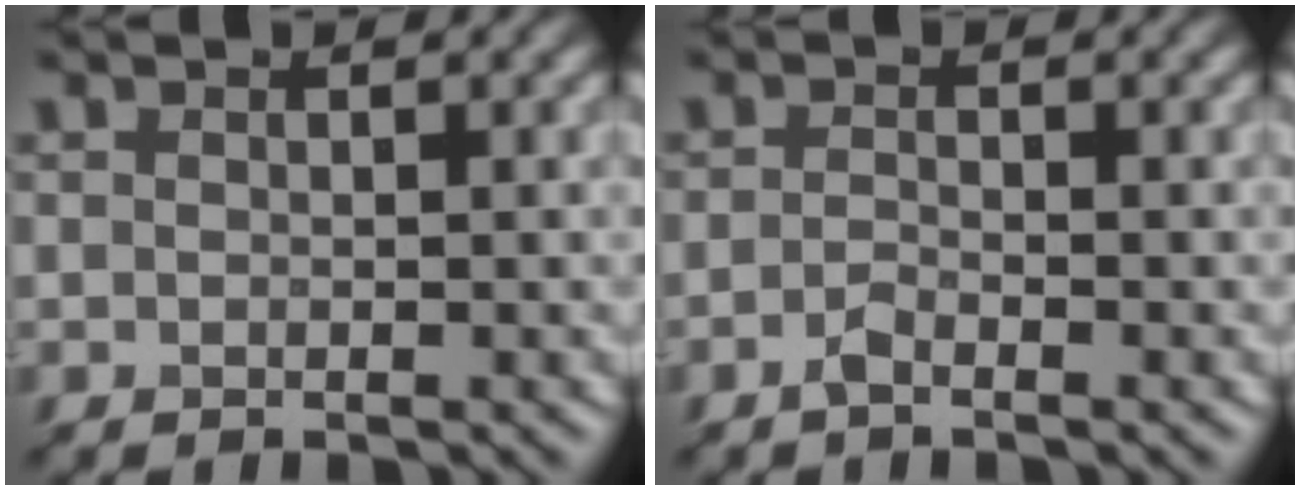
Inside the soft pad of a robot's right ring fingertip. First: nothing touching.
{"total": 1.1, "force": [-0.9, 0.3, 0.7], "torque": [-0.021, 0.003, -0.019]}